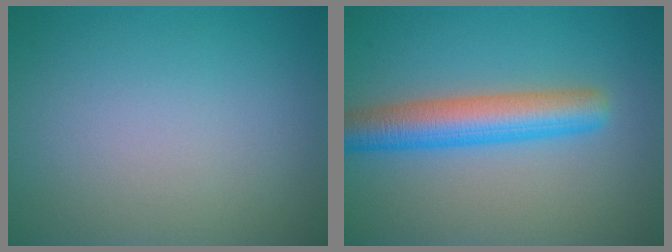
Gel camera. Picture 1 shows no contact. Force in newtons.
{"total": 5.5, "press": 5.5, "slide": 0.1}